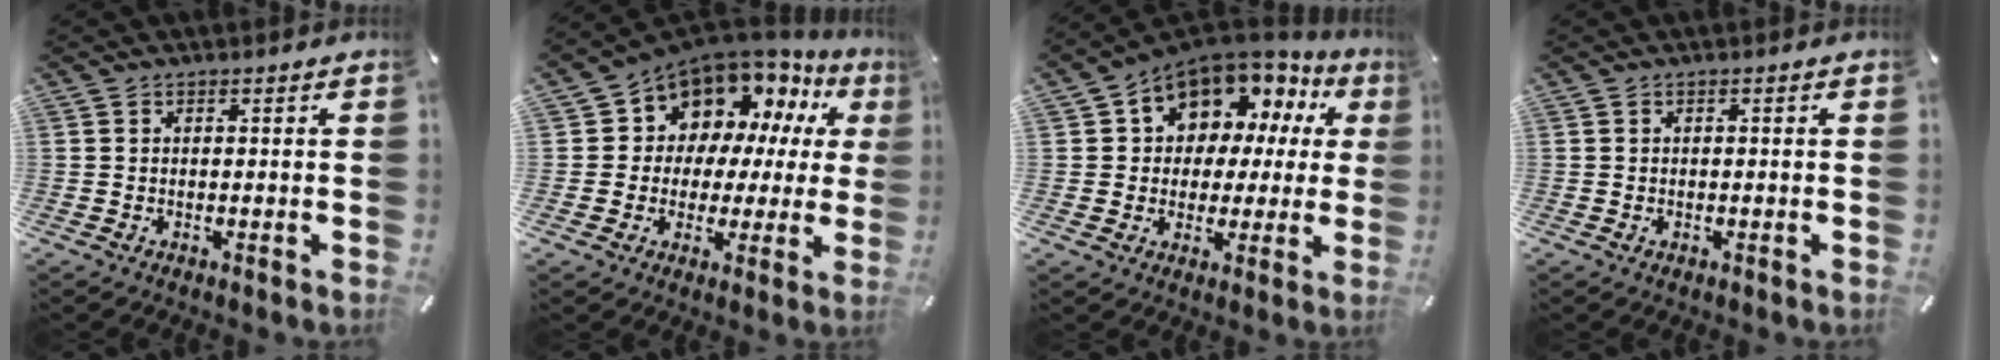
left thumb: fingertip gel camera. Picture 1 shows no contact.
{"total": 11.0, "force": [8.2, 7.0, 2.2], "torque": [-0.058, -0.082, 0.153]}
{"total": 10.7, "force": [6.5, 7.7, 3.4], "torque": [-0.067, -0.054, 0.122]}
{"total": 0.7, "force": [-0.2, 0.4, 0.5], "torque": [-0.009, 0.001, -0.005]}